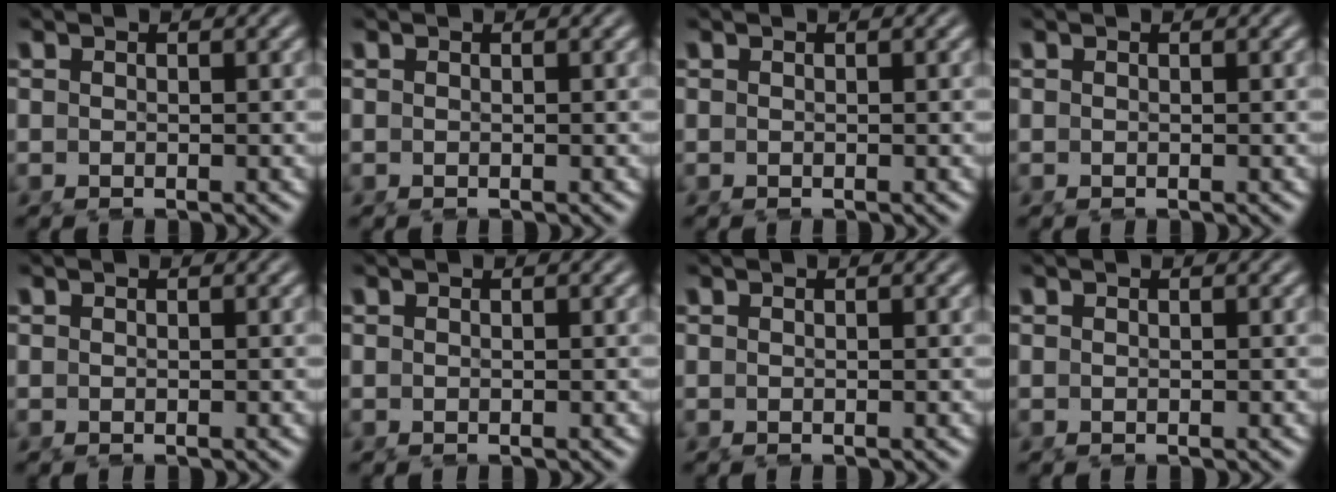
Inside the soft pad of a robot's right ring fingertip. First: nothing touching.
{"total": 0.0}
{"total": 0.0}
{"total": 0.0}
{"total": 0.0}
{"total": 0.0}
{"total": 0.0}
{"total": 0.0}